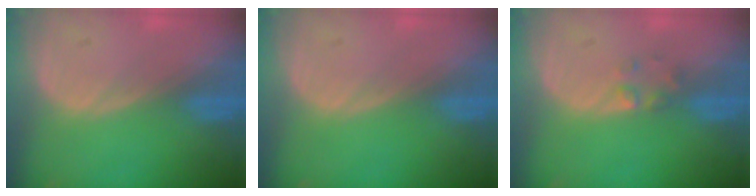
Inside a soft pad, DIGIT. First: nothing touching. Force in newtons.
{"total": 0.0}
{"total": 1.7, "press": 1.7, "slide": 0.2}